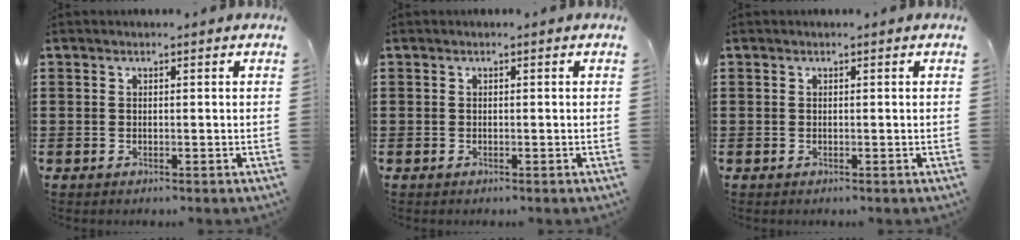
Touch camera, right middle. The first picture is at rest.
{"total": 0.0}
{"total": 0.0}